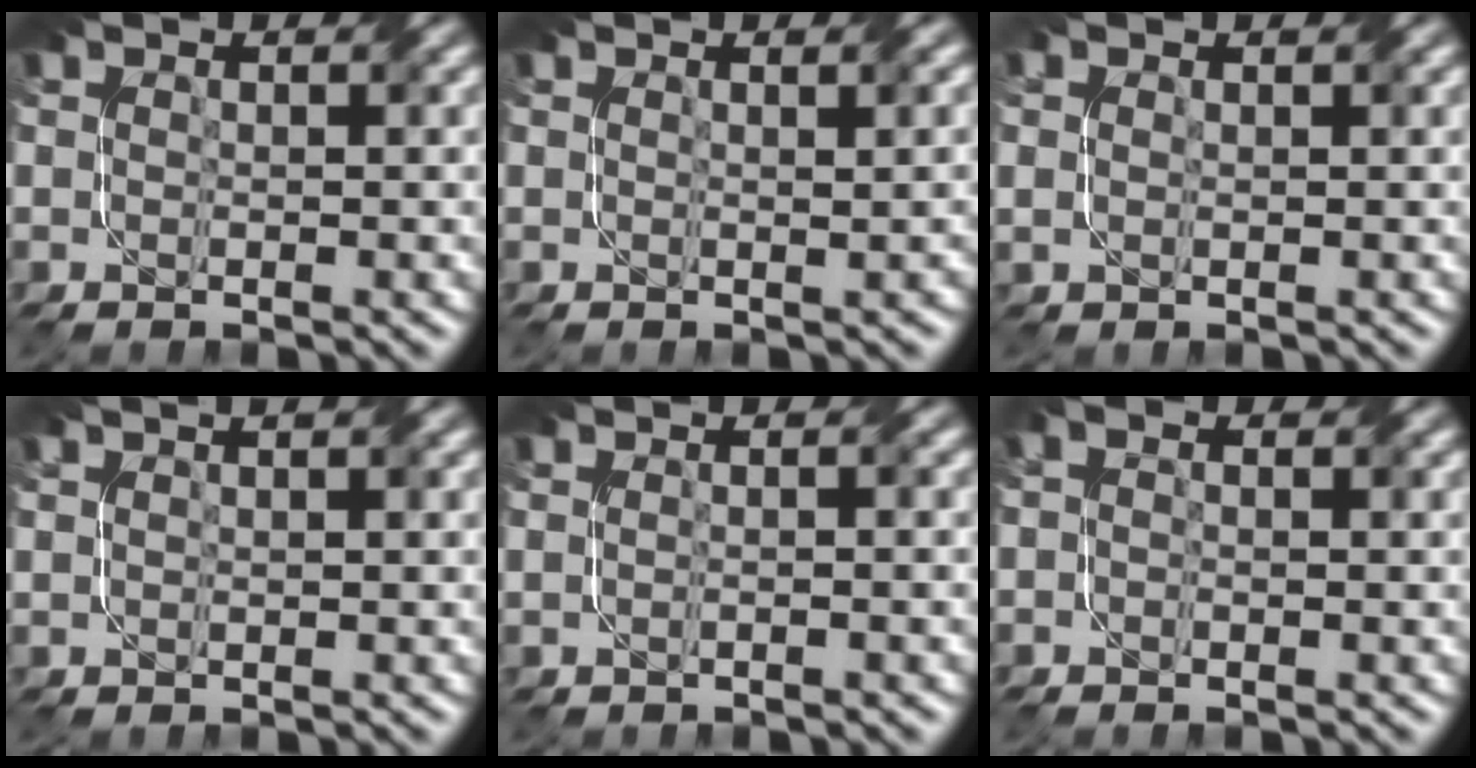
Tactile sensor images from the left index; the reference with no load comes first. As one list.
[{"total": 1.6, "force": [0.7, 0.4, 1.4], "torque": [-0.013, 0.003, 0.000]}, {"total": 1.2, "force": [0.6, 0.6, 0.8], "torque": [-0.020, -0.001, 0.011]}, {"total": 1.9, "force": [1.3, 0.7, 1.1], "torque": [-0.014, 0.002, 0.008]}, {"total": 1.5, "force": [0.2, 0.7, 1.2], "torque": [-0.007, -0.008, -0.014]}, {"total": 0.9, "force": [-0.2, 0.5, 0.7], "torque": [-0.016, 0.001, -0.004]}]